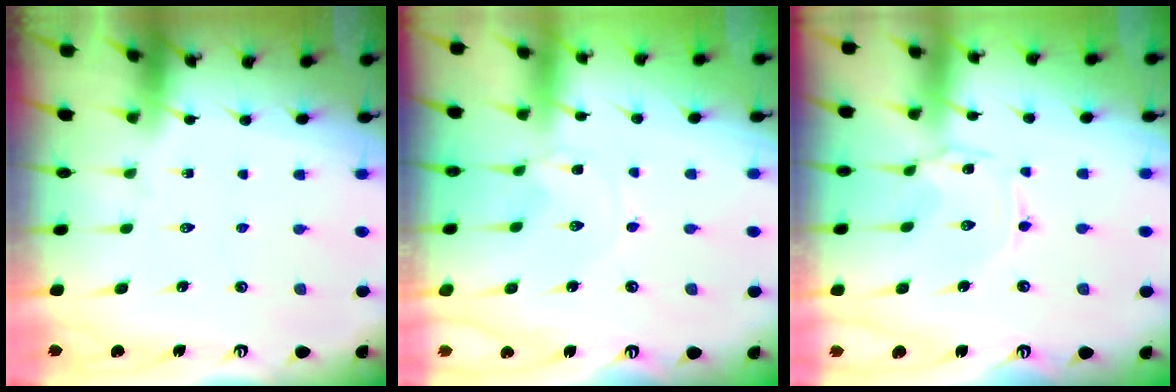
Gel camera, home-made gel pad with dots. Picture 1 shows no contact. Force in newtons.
{"total": 0.0}
{"total": 0.6, "press": 0.6, "slide": 0.1}